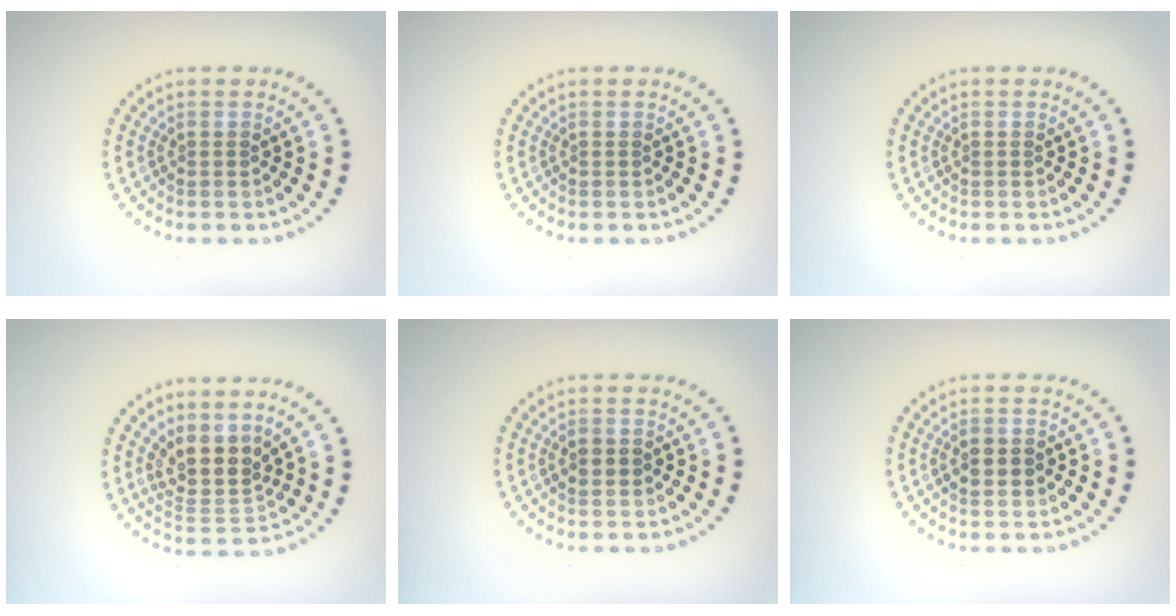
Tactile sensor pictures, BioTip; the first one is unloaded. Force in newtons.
{"total": 0.0}
{"total": 0.0}
{"total": 3.7, "press": 2.9, "slide": 2.4}
{"total": 1.2, "press": 1.2, "slide": 0.2}
{"total": 2.5, "press": 2.5, "slide": 0.2}